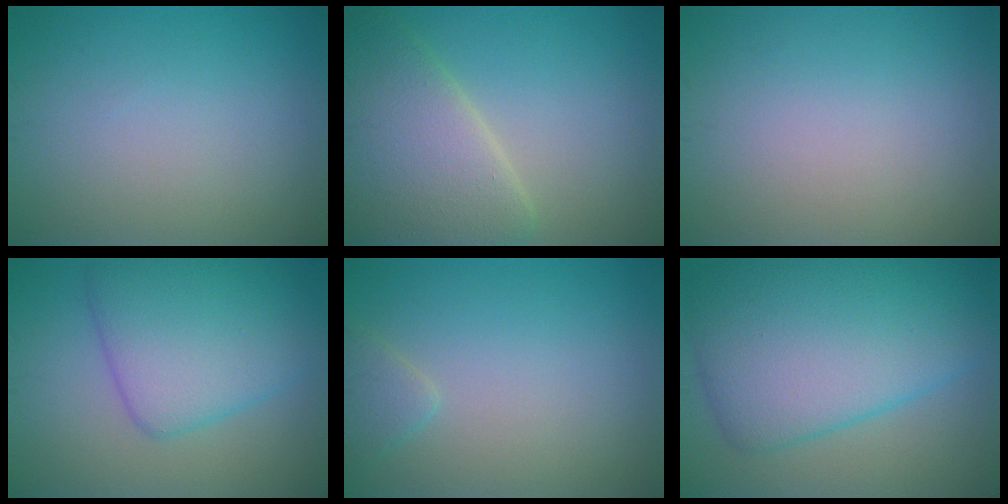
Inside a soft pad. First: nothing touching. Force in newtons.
{"total": 7.6, "press": 7.6, "slide": 0.4}
{"total": 0.0}
{"total": 7.2, "press": 7.2, "slide": 0.1}
{"total": 1.4, "press": 1.4, "slide": 0.1}
{"total": 11.0, "press": 11.0, "slide": 0.2}